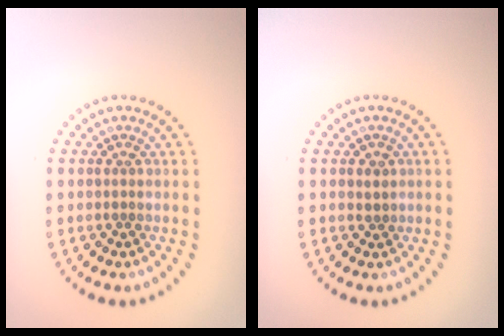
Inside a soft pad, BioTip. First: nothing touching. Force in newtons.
{"total": 0.8, "press": 0.5, "slide": 0.6}